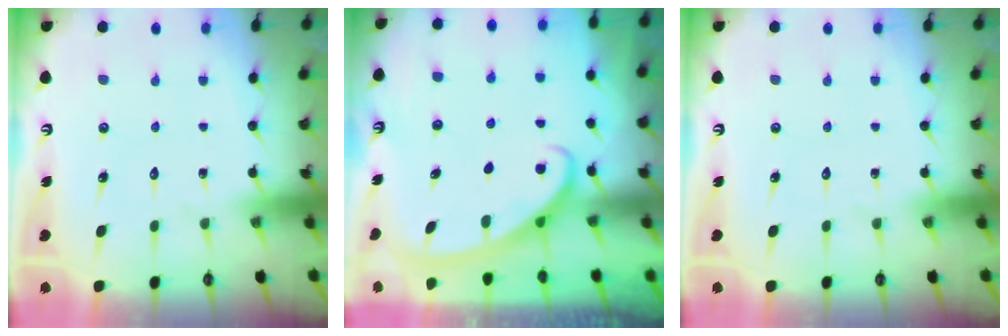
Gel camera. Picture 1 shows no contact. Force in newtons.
{"total": 2.8, "press": 2.8, "slide": 0.5}
{"total": 0.0}